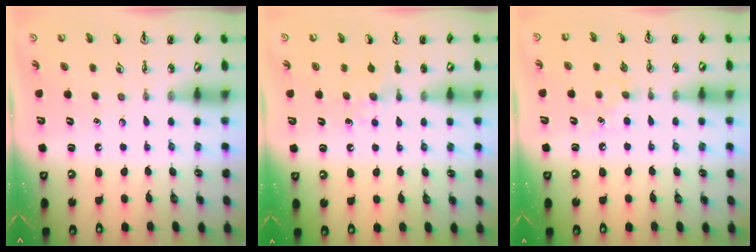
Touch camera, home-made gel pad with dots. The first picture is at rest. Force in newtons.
{"total": 5.7, "press": 5.6, "slide": 0.9}
{"total": 4.4, "press": 4.4, "slide": 0.7}